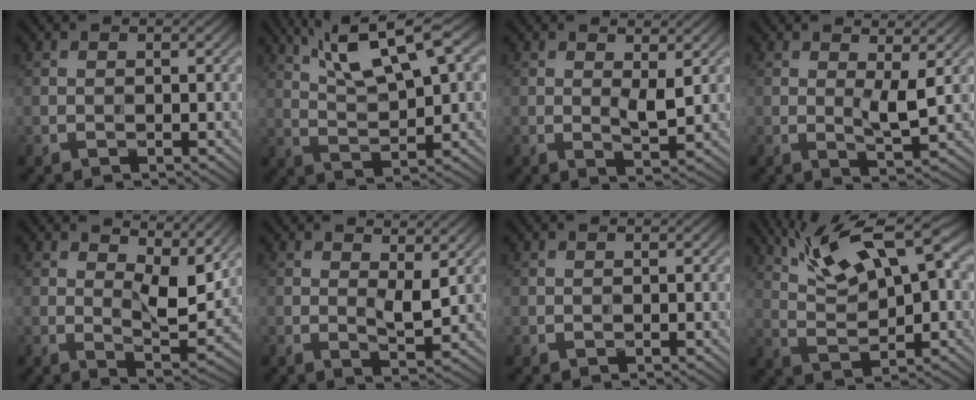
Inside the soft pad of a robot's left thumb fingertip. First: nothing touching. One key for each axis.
{"total": 11.4, "fx": 6.3, "fy": 2.9, "fz": 9.0, "tx": -0.181, "ty": 0.017, "tz": 0.114}
{"total": 2.6, "fx": 0.7, "fy": 0.8, "fz": 2.3, "tx": -0.047, "ty": -0.007, "tz": 0.015}
{"total": 3.2, "fx": 0.9, "fy": 0.7, "fz": 3.0, "tx": -0.062, "ty": -0.006, "tz": 0.018}
{"total": 8.4, "fx": 4.4, "fy": 2.9, "fz": 6.6, "tx": -0.107, "ty": -0.009, "tz": 0.072}
{"total": 3.1, "fx": 1.2, "fy": 1.0, "fz": 2.7, "tx": -0.055, "ty": -0.006, "tz": 0.023}
{"total": 0.0}
{"total": 12.1, "fx": 6.2, "fy": 3.8, "fz": 9.6, "tx": -0.188, "ty": 0.016, "tz": 0.114}